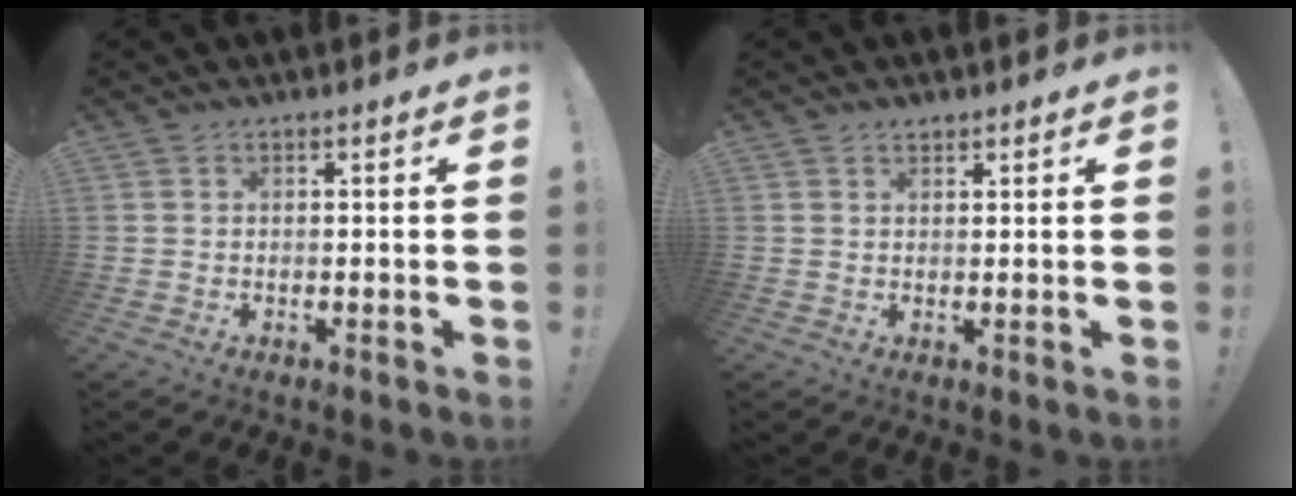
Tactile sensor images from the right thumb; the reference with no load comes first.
{"total": 1.2, "force": [1.0, 0.5, 0.4], "torque": [0.000, -0.006, 0.018]}